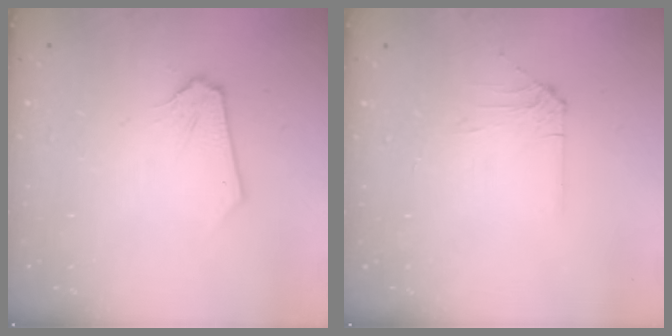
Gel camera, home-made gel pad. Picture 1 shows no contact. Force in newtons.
{"total": 3.8, "press": 3.8, "slide": 0.7}